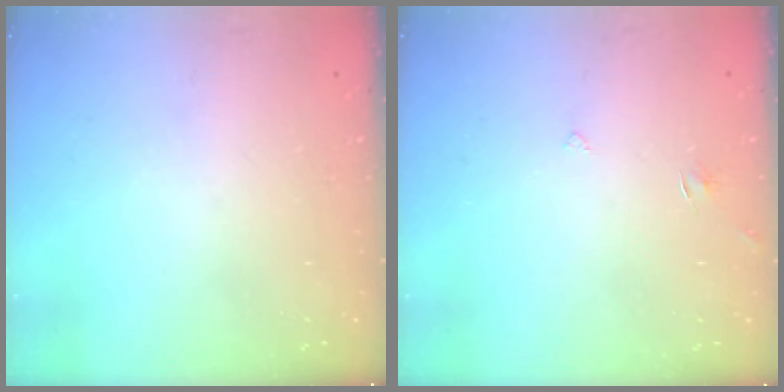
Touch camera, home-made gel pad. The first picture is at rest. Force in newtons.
{"total": 2.5, "press": 2.5, "slide": 0.3}